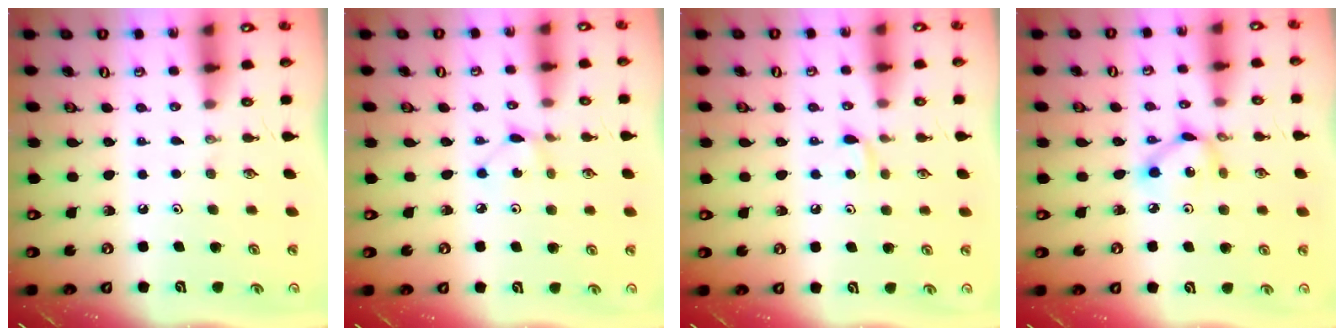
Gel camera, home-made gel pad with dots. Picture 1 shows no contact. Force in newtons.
{"total": 2.5, "press": 2.5, "slide": 0.4}
{"total": 5.6, "press": 5.5, "slide": 0.5}
{"total": 6.2, "press": 6.2, "slide": 0.2}